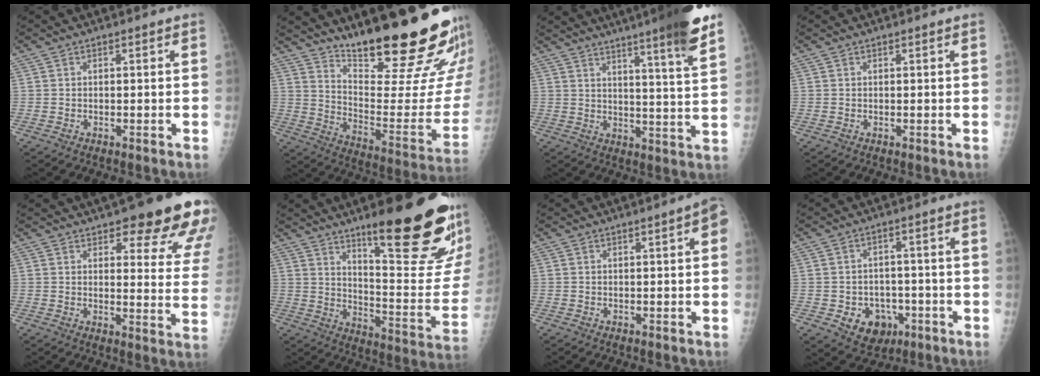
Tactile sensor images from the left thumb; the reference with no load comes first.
{"total": 26.5, "force": [20.6, 3.9, 16.2], "torque": [-0.213, -0.158, 0.298]}
{"total": 16.6, "force": [11.8, 0.5, 11.6], "torque": [-0.151, -0.053, 0.150]}
{"total": 0.0}
{"total": 18.6, "force": [12.7, 5.5, 12.5], "torque": [-0.110, -0.054, 0.142]}
{"total": 26.4, "force": [16.0, 5.4, 20.3], "torque": [-0.241, -0.093, 0.242]}
{"total": 3.2, "force": [0.7, 0.7, 3.0], "torque": [-0.031, 0.006, 0.002]}
{"total": 8.8, "force": [-3.4, 7.1, 4.1], "torque": [-0.031, 0.026, -0.039]}